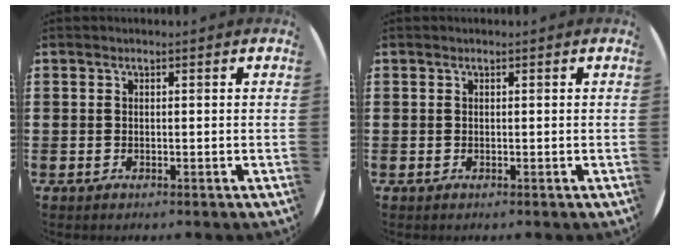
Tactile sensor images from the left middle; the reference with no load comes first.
{"total": 0.0}